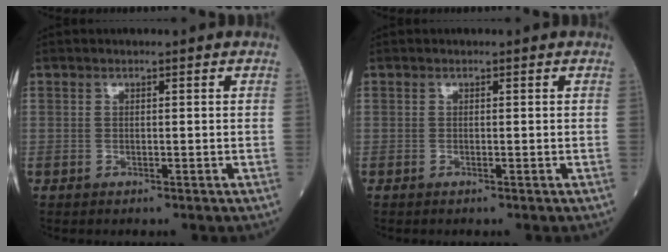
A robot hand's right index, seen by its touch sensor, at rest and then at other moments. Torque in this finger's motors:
{"motor_torque": [-0.05, -0.04, 0.04, 0.01]}